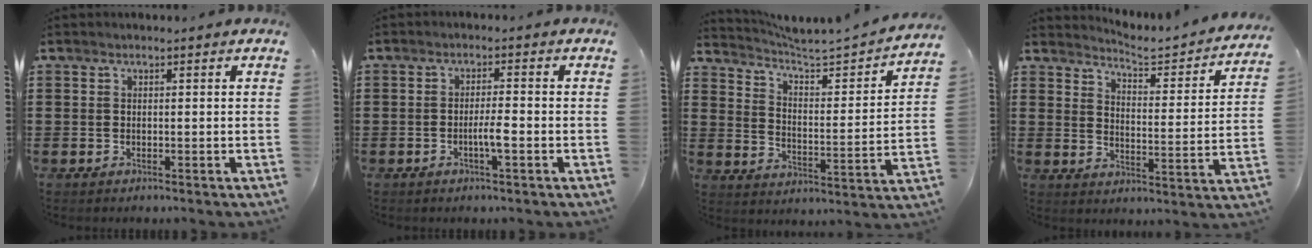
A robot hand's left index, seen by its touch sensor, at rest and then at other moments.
{"total": 3.2, "force": [-1.1, 0.3, 2.9], "torque": [-0.053, 0.002, -0.020]}
{"total": 3.4, "force": [3.2, 0.1, 1.2], "torque": [-0.046, -0.035, 0.041]}
{"total": 3.5, "force": [3.4, -0.1, 0.7], "torque": [-0.030, -0.036, 0.047]}